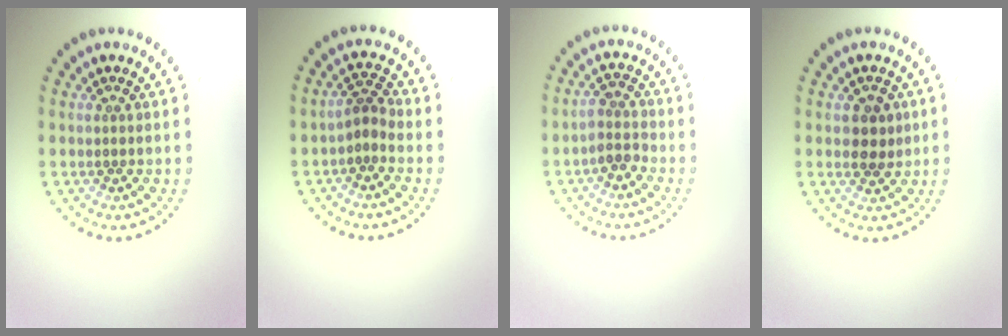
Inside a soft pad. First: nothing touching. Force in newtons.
{"total": 1.7, "press": 1.1, "slide": 1.3}
{"total": 1.9, "press": 1.6, "slide": 1.1}
{"total": 1.8, "press": 1.7, "slide": 0.5}